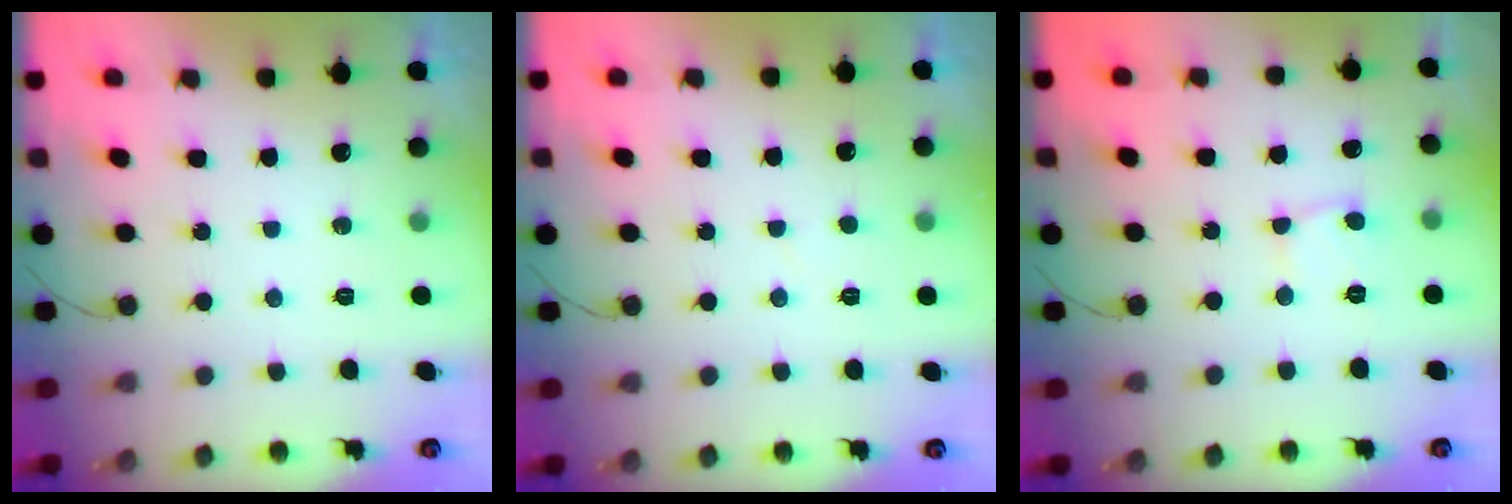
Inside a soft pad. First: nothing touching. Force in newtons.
{"total": 1.9, "press": 1.9, "slide": 0.2}
{"total": 2.4, "press": 2.4, "slide": 0.1}